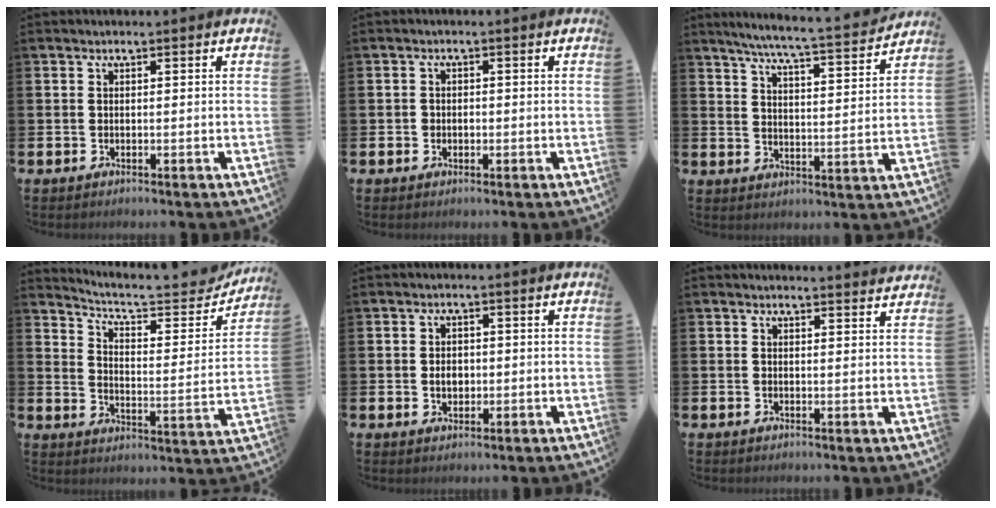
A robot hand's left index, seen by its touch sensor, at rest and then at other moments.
{"total": 1.2, "force": [-0.2, 1.1, 0.4], "torque": [0.002, 0.003, -0.009]}
{"total": 6.6, "force": [6.2, -0.3, 2.4], "torque": [-0.060, -0.048, 0.103]}
{"total": 6.5, "force": [5.9, 1.3, 2.3], "torque": [-0.068, -0.048, 0.095]}
{"total": 2.4, "force": [-0.1, 1.8, 1.6], "torque": [-0.012, 0.000, -0.009]}
{"total": 1.9, "force": [1.9, -0.1, -0.1], "torque": [0.011, -0.016, 0.032]}